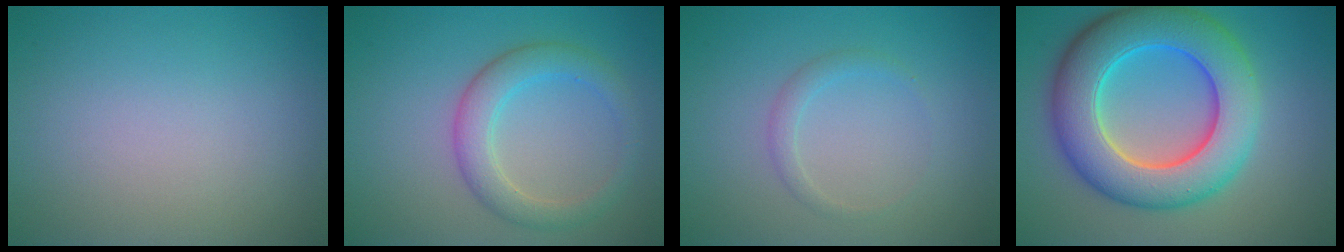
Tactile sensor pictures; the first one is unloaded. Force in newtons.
{"total": 3.7, "press": 3.7, "slide": 0.1}
{"total": 1.3, "press": 1.3, "slide": 0.0}
{"total": 10.8, "press": 10.7, "slide": 0.7}